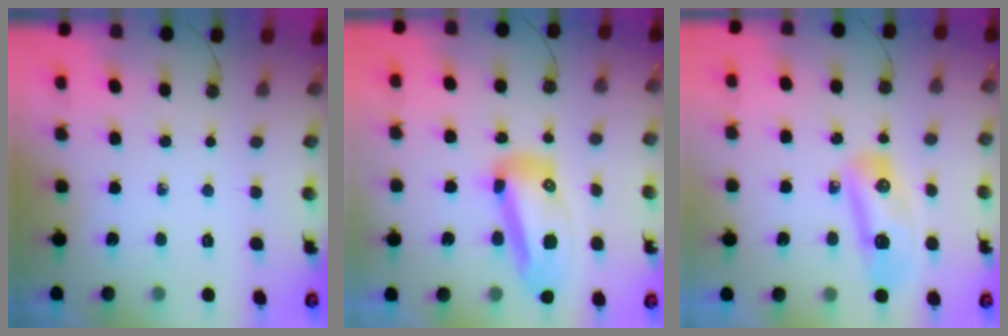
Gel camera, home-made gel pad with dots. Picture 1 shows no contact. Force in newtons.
{"total": 15.2, "press": 15.1, "slide": 2.0}
{"total": 11.4, "press": 10.8, "slide": 3.8}